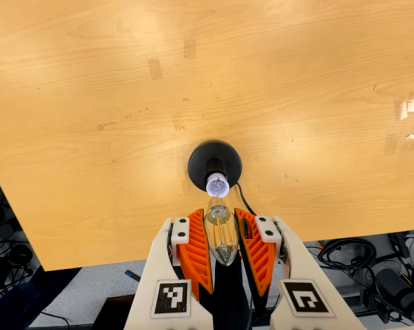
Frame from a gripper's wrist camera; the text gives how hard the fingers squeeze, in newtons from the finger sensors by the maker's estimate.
{"total": 15.4, "left": 16.6, "right": 14.3}